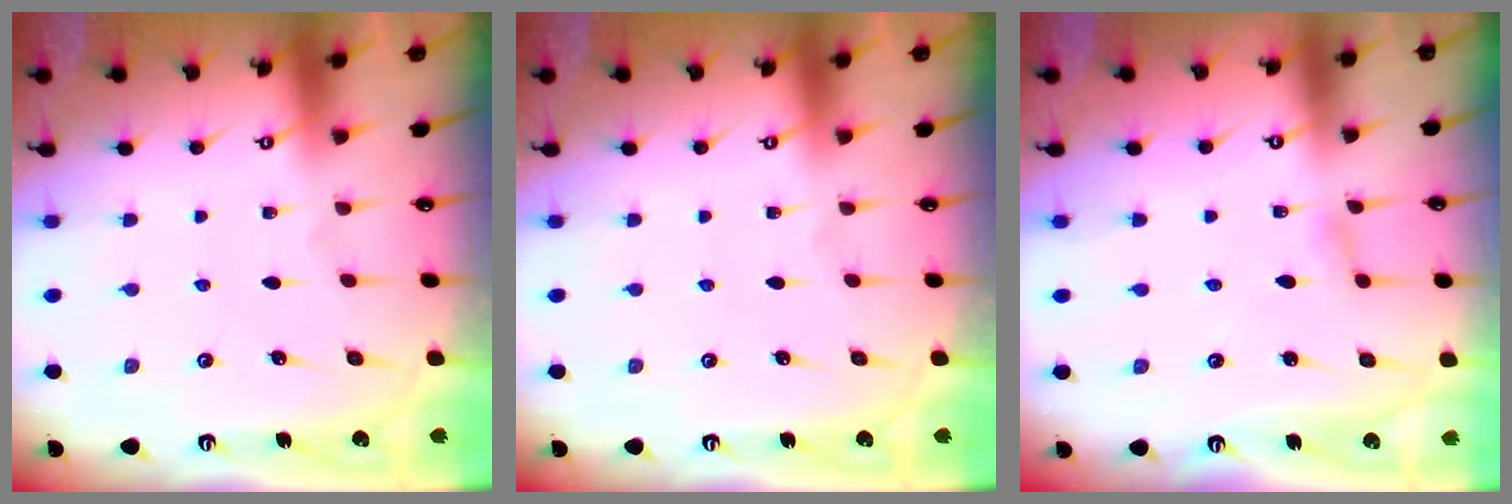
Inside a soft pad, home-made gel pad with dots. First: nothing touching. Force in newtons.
{"total": 0.0}
{"total": 2.9, "press": 2.9, "slide": 0.4}